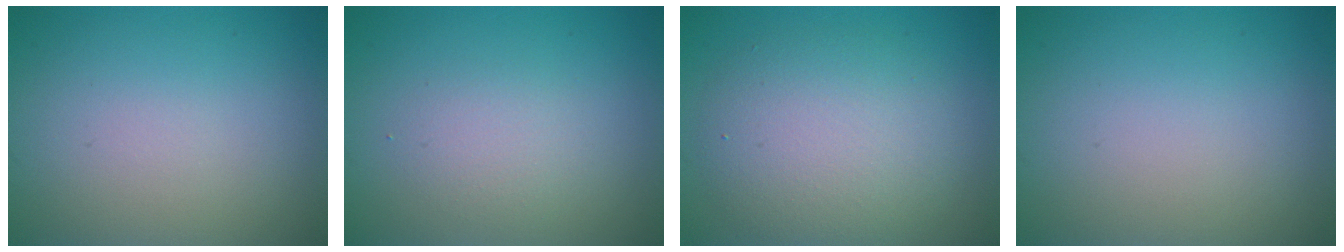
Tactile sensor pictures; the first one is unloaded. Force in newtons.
{"total": 1.9, "press": 1.9, "slide": 0.1}
{"total": 5.8, "press": 5.8, "slide": 0.2}
{"total": 0.0}